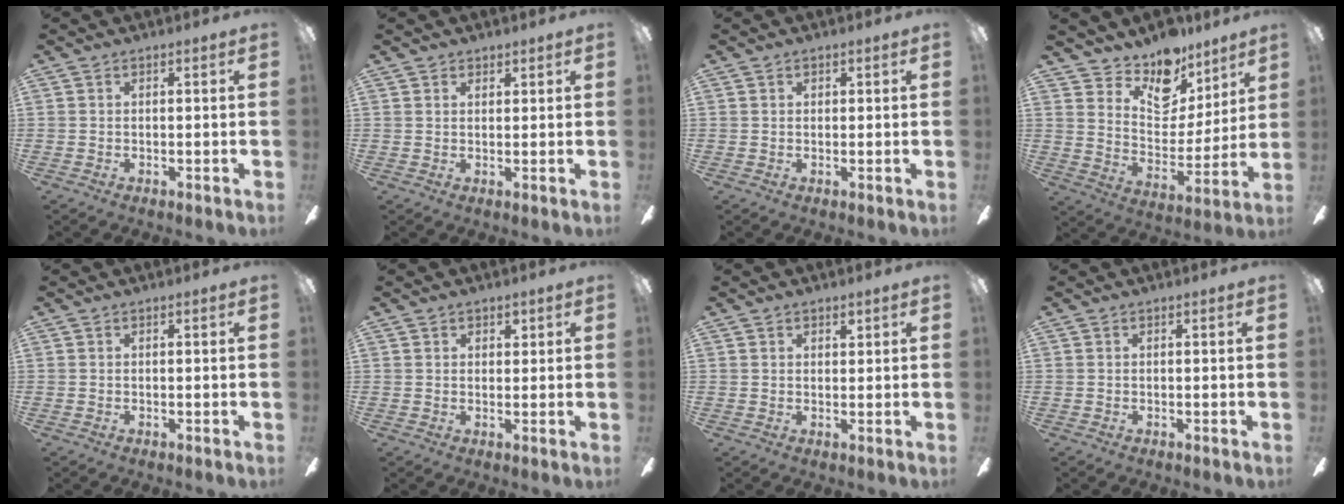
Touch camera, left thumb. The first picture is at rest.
{"total": 1.7, "force": [1.5, 0.9, -0.1], "torque": [0.010, -0.004, 0.028]}
{"total": 0.7, "force": [0.4, 0.5, 0.2], "torque": [-0.004, 0.002, 0.008]}
{"total": 13.4, "force": [11.1, 6.6, 3.6], "torque": [-0.065, -0.092, 0.205]}
{"total": 0.0}
{"total": 1.9, "force": [1.2, 1.3, 0.5], "torque": [0.004, -0.003, 0.018]}
{"total": 1.6, "force": [1.2, 0.9, 0.5], "torque": [-0.004, 0.000, 0.020]}
{"total": 0.0}